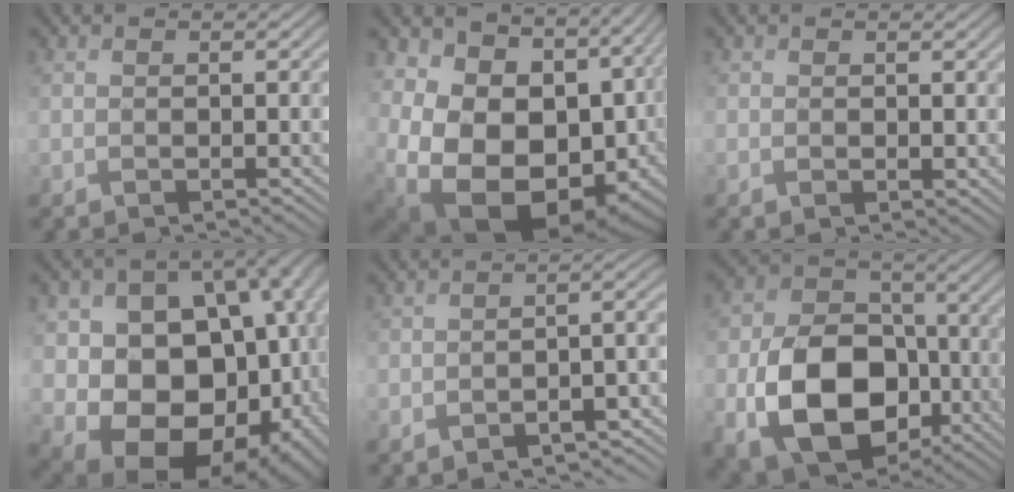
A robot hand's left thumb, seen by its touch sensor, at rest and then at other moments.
{"total": 20.1, "force": [-1.4, 14.5, 13.8], "torque": [-0.278, -0.057, 0.030]}
{"total": 0.5, "force": [0.3, 0.4, 0.2], "torque": [-0.001, -0.005, 0.008]}
{"total": 21.7, "force": [-1.2, 17.7, 12.5], "torque": [-0.197, -0.041, 0.026]}
{"total": 5.6, "force": [-3.8, 2.5, 3.3], "torque": [-0.035, -0.010, -0.063]}
{"total": 14.2, "force": [-4.1, 10.3, 8.8], "torque": [-0.172, -0.032, -0.081]}